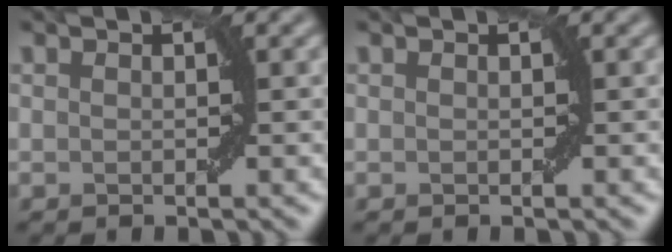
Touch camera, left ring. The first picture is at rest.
{"total": 0.0}